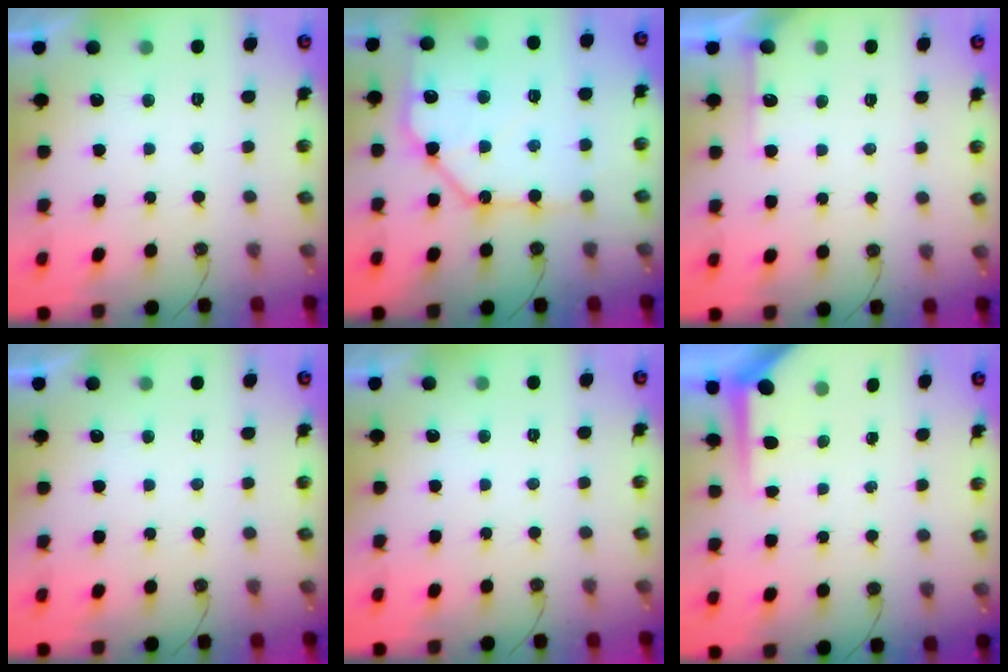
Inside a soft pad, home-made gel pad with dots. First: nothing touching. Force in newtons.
{"total": 15.5, "press": 15.4, "slide": 1.9}
{"total": 6.3, "press": 6.3, "slide": 0.4}
{"total": 0.0}
{"total": 0.0}
{"total": 5.6, "press": 5.6, "slide": 0.5}